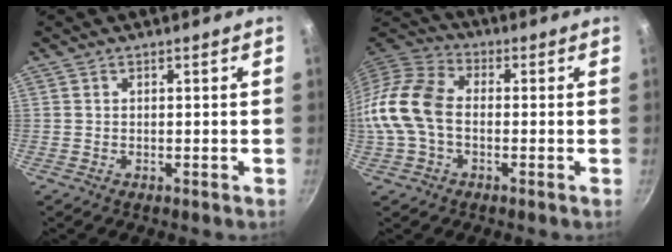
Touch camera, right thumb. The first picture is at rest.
{"total": 13.1, "force": [-1.5, 8.9, 9.5], "torque": [-0.174, 0.035, -0.048]}